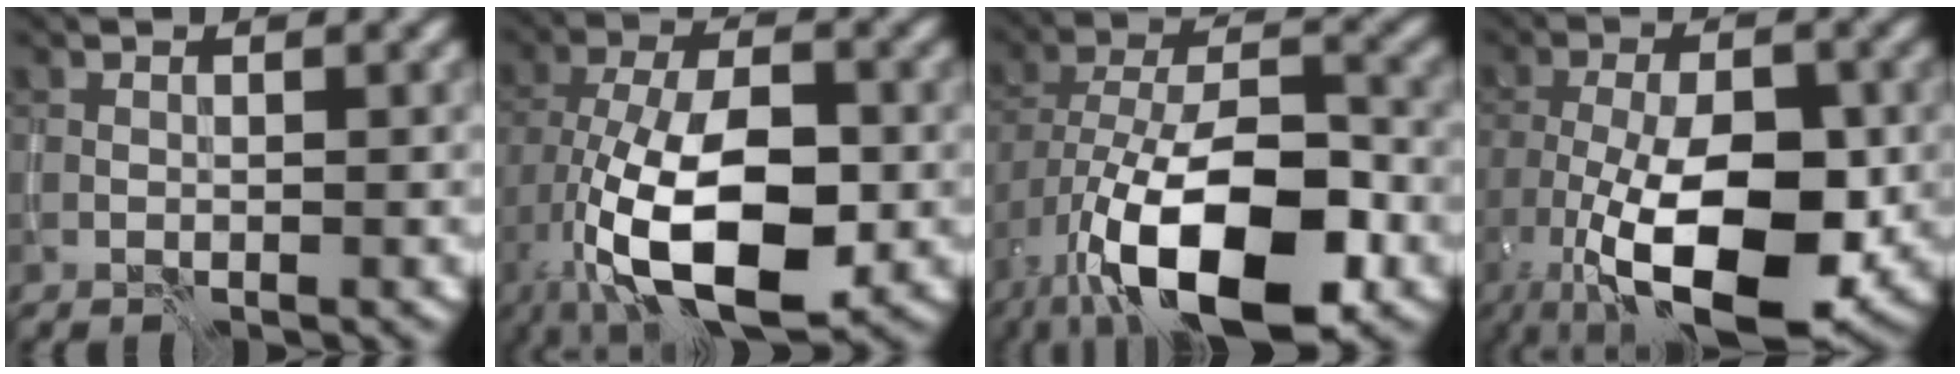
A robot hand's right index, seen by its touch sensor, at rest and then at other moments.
{"total": 13.0, "force": [-4.4, 5.8, 10.8], "torque": [-0.198, -0.003, -0.079]}
{"total": 14.7, "force": [-6.8, 6.6, 11.2], "torque": [-0.197, -0.015, -0.123]}
{"total": 12.2, "force": [-3.8, 5.0, 10.5], "torque": [-0.174, -0.009, -0.065]}